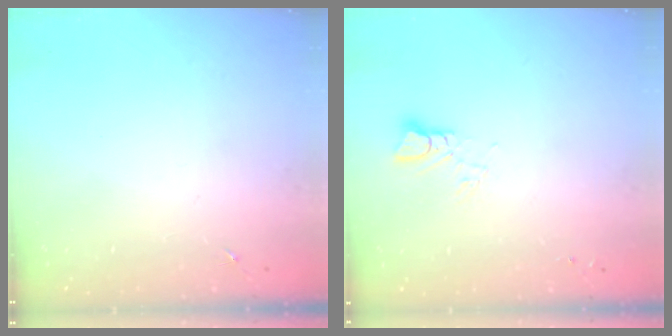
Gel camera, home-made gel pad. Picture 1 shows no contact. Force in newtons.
{"total": 3.6, "press": 3.6, "slide": 0.1}